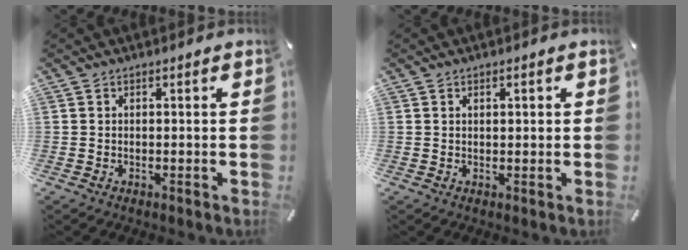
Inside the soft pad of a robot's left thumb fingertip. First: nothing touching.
{"total": 1.2, "force": [0.5, 0.5, 1.0], "torque": [-0.020, 0.003, 0.007]}